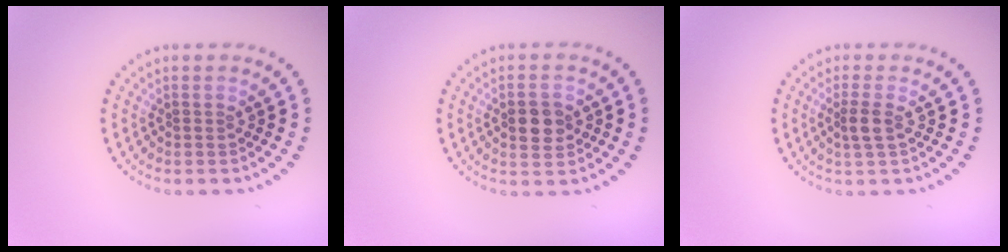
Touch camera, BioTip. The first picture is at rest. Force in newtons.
{"total": 3.3, "press": 3.3, "slide": 0.1}
{"total": 1.7, "press": 1.5, "slide": 0.9}